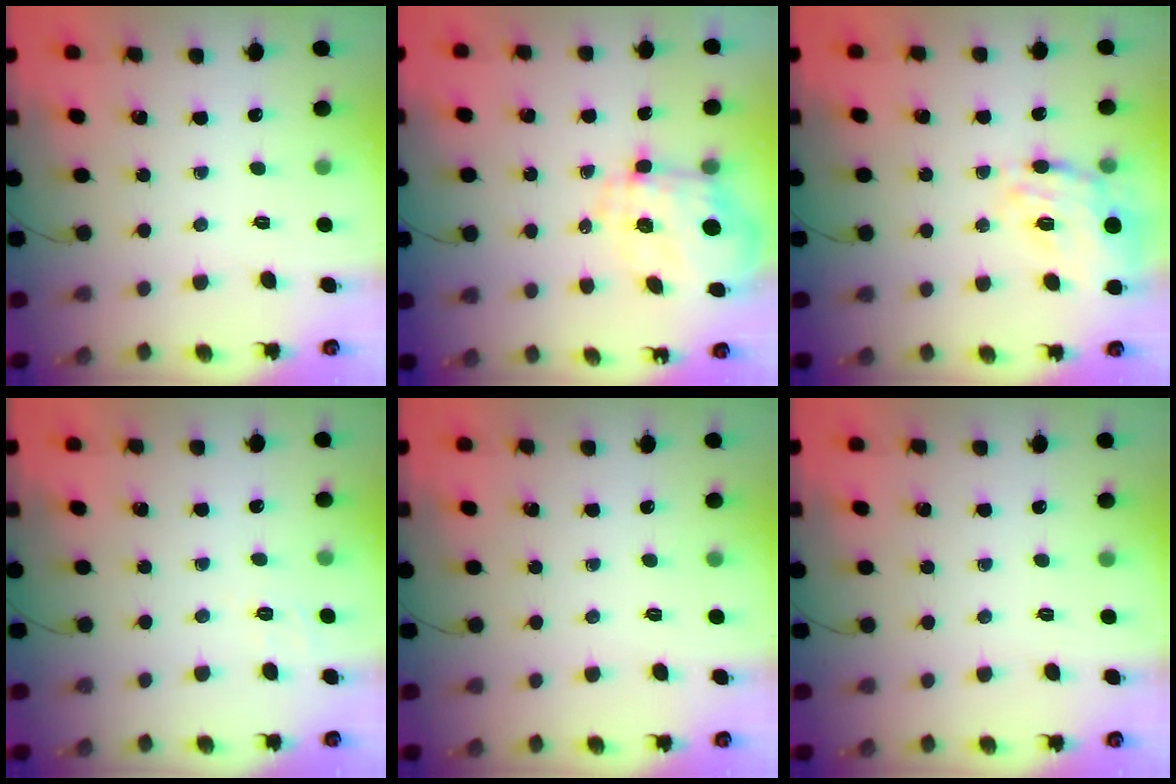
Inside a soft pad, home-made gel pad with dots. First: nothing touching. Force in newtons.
{"total": 3.6, "press": 3.3, "slide": 1.5}
{"total": 16.8, "press": 16.6, "slide": 2.4}
{"total": 1.9, "press": 0.7, "slide": 1.7}
{"total": 0.0}
{"total": 0.0}